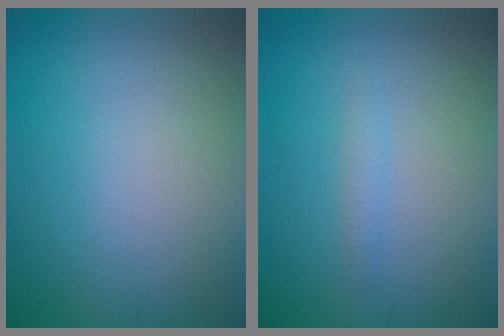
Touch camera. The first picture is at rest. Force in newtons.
{"total": 0.8, "press": 0.8, "slide": 0.1}